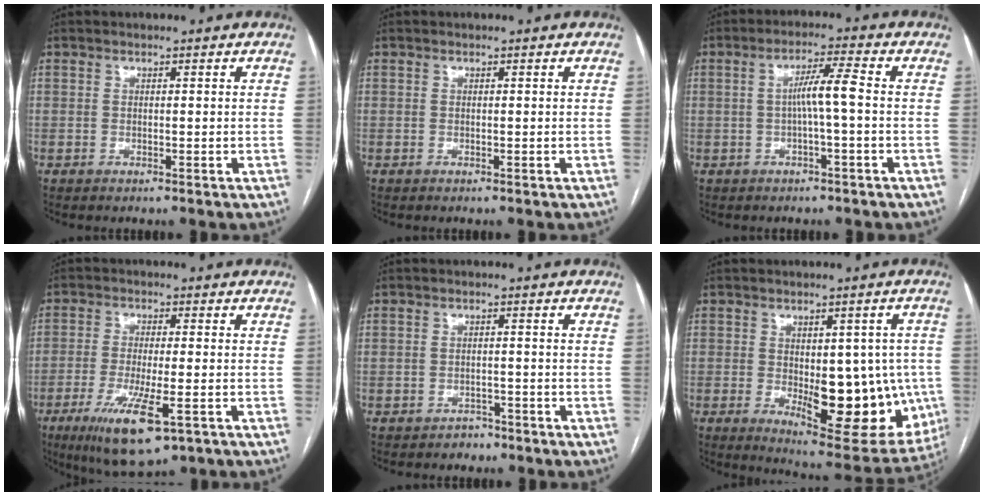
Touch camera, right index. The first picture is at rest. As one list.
[{"total": 0.0}, {"total": 4.8, "force": [-0.3, -0.2, 4.8], "torque": [-0.081, 0.014, -0.003]}, {"total": 10.8, "force": [-5.2, 2.1, 9.2], "torque": [-0.166, -0.029, -0.082]}, {"total": 2.0, "force": [-1.5, 1.3, 0.0], "torque": [-0.001, 0.007, -0.023]}, {"total": 16.5, "force": [-2.6, 6.8, 14.8], "torque": [-0.171, 0.000, -0.011]}]